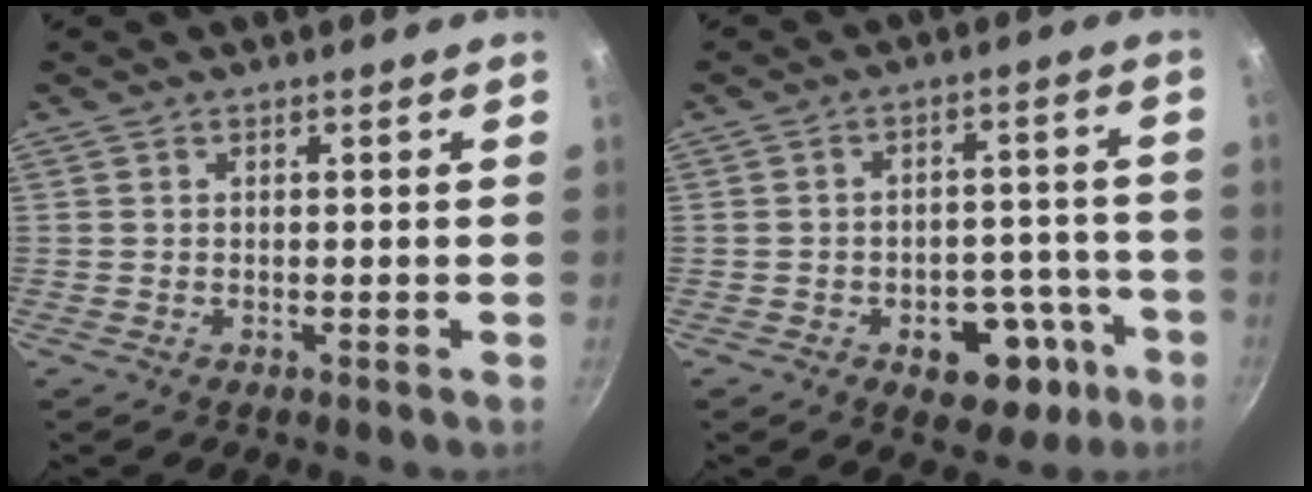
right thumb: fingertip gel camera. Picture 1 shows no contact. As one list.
[{"total": 12.2, "force": [-5.3, 7.8, 7.7], "torque": [-0.053, 0.041, -0.061]}]